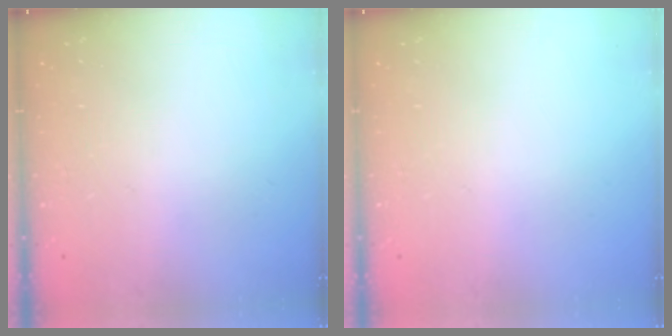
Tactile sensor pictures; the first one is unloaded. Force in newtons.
{"total": 0.0}